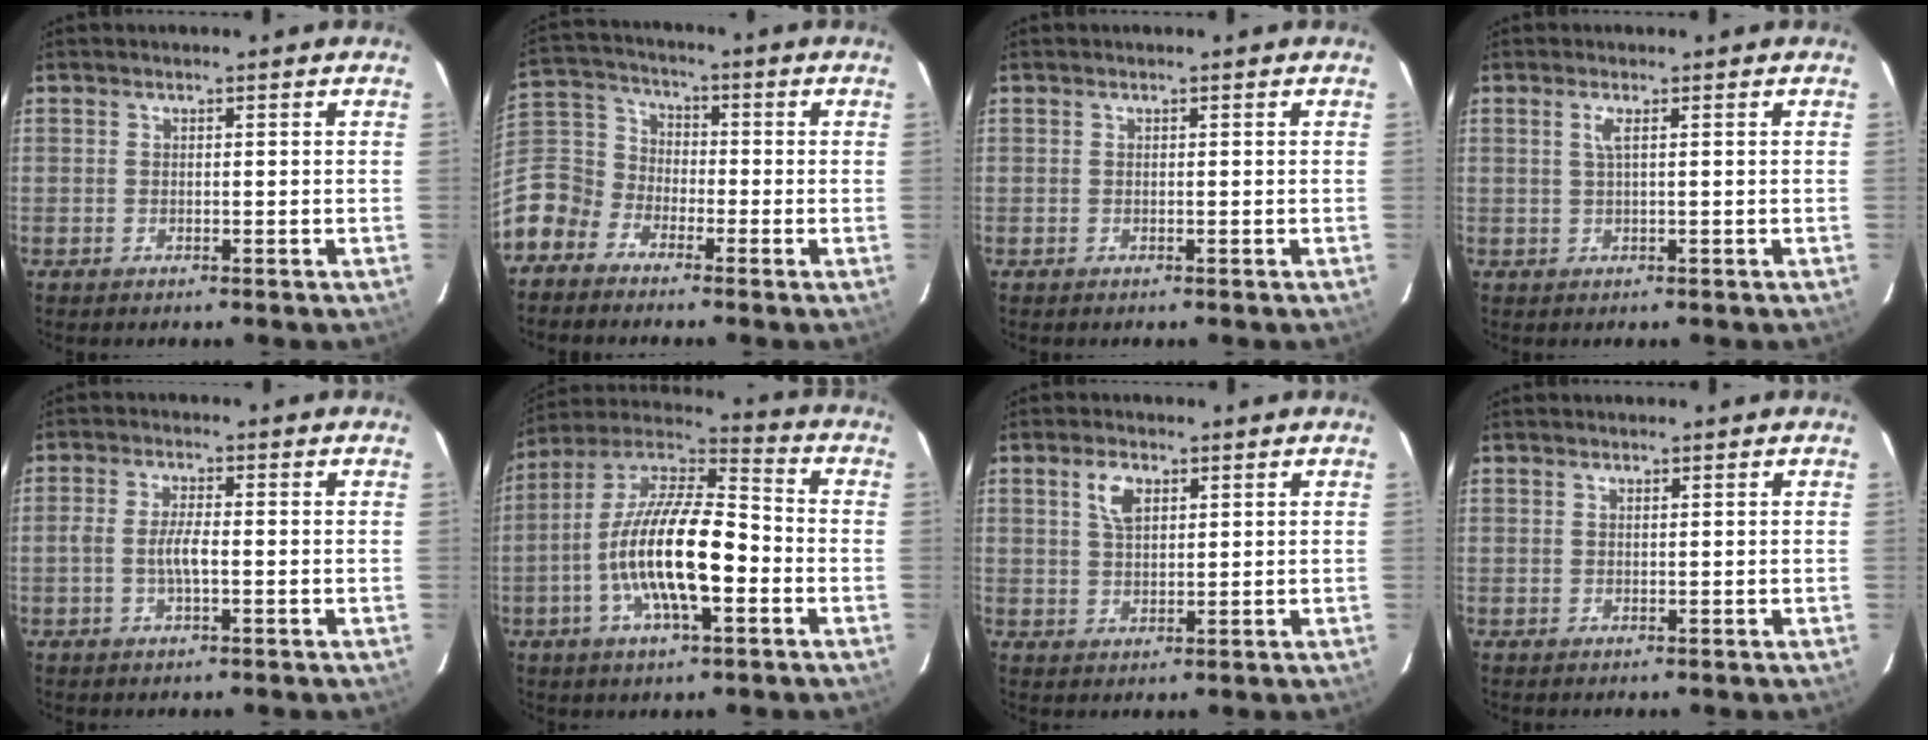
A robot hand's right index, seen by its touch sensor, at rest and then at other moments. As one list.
[{"total": 10.8, "force": [-6.2, 8.5, 2.4], "torque": [-0.080, 0.034, -0.142]}, {"total": 0.0}, {"total": 1.5, "force": [0.4, -0.2, 1.4], "torque": [-0.030, 0.000, 0.007]}, {"total": 3.7, "force": [-0.8, 0.9, 3.5], "torque": [-0.071, 0.004, -0.015]}, {"total": 18.1, "force": [-4.5, 5.8, 16.5], "torque": [-0.313, -0.005, -0.090]}, {"total": 4.5, "force": [2.0, 2.4, 3.2], "torque": [-0.059, 0.009, 0.040]}, {"total": 0.7, "force": [0.5, 0.5, 0.0], "torque": [-0.001, 0.001, 0.007]}]